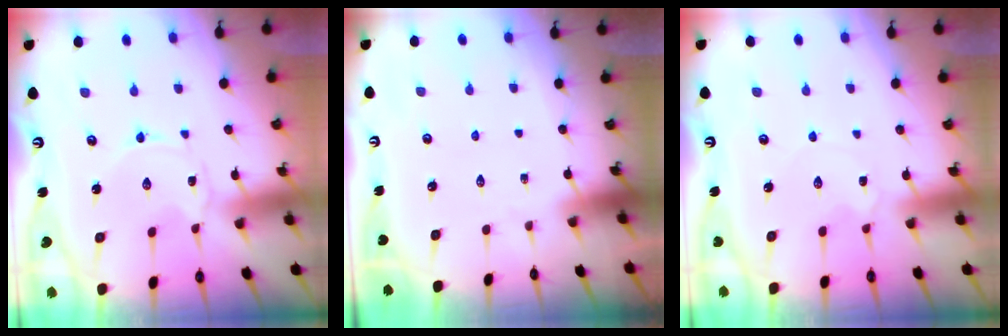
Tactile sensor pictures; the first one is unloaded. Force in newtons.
{"total": 0.0}
{"total": 4.0, "press": 4.0, "slide": 0.7}